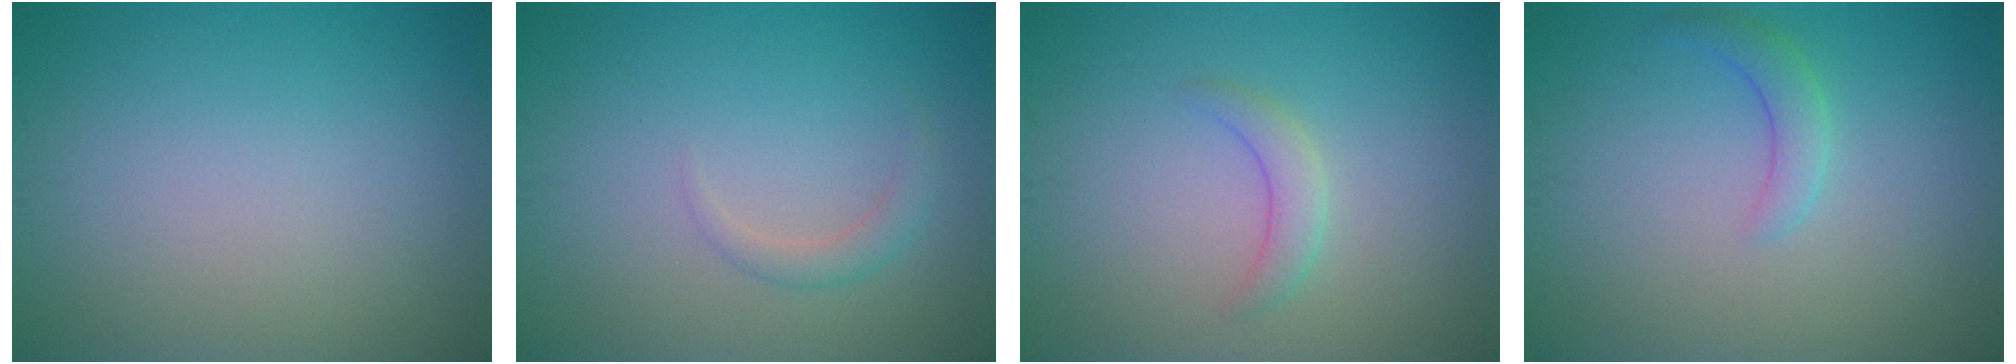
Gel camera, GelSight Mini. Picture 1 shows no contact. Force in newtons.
{"total": 1.4, "press": 1.4, "slide": 0.1}
{"total": 1.7, "press": 1.7, "slide": 0.0}
{"total": 1.9, "press": 1.9, "slide": 0.1}